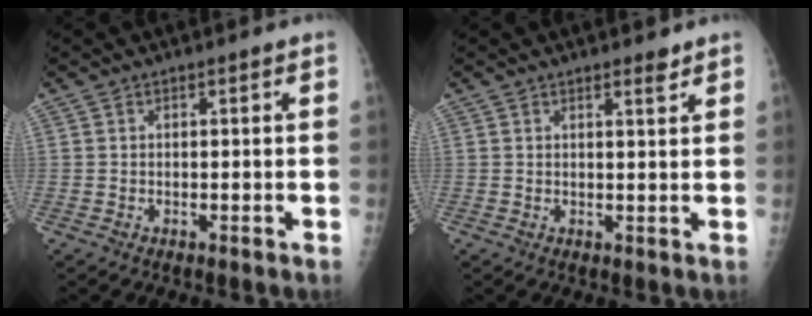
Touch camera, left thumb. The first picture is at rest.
{"total": 1.9, "force": [1.5, 0.4, 1.0], "torque": [-0.011, -0.010, 0.021]}